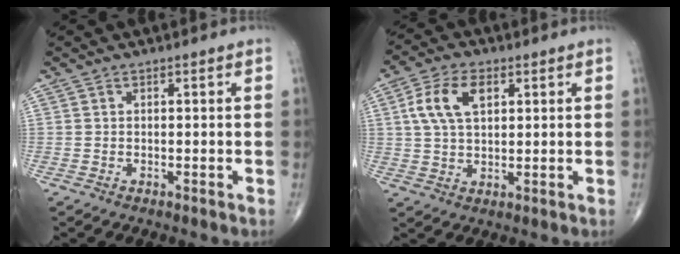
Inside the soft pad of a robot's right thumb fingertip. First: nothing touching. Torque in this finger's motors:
{"motor_torque": [0.16, 0.17, 0.21, 0.01, 0.13]}